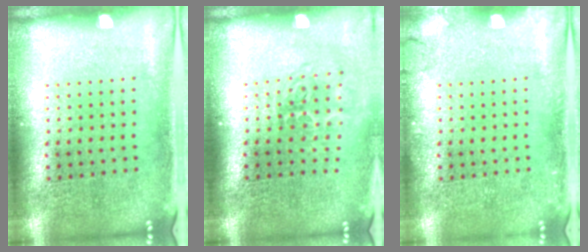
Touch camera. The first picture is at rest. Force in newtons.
{"total": 1.7, "press": 1.1, "slide": 1.3}
{"total": 1.2, "press": 1.2, "slide": 0.2}